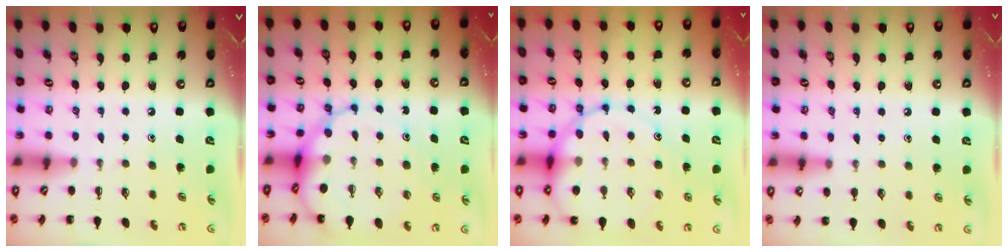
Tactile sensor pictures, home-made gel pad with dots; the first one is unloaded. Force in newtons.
{"total": 12.5, "press": 12.2, "slide": 2.8}
{"total": 17.9, "press": 17.3, "slide": 4.3}
{"total": 7.8, "press": 7.5, "slide": 2.3}